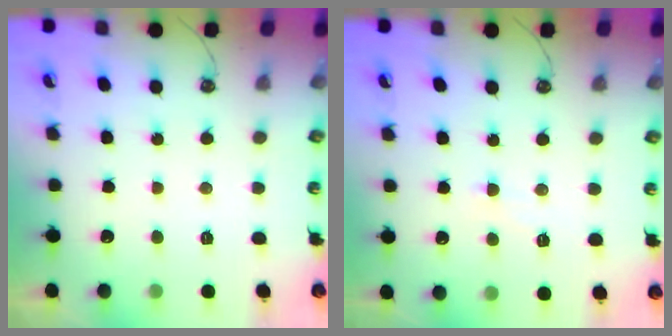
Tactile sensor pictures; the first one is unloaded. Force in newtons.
{"total": 2.0, "press": 2.0, "slide": 0.2}